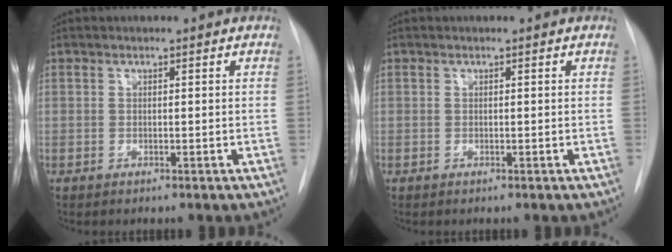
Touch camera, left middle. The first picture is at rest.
{"total": 0.0}